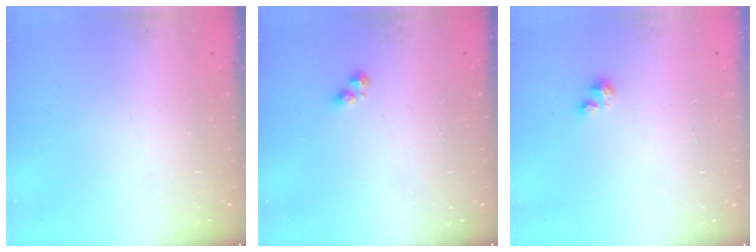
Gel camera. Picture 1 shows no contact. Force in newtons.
{"total": 2.4, "press": 2.4, "slide": 0.3}
{"total": 1.7, "press": 1.7, "slide": 0.4}